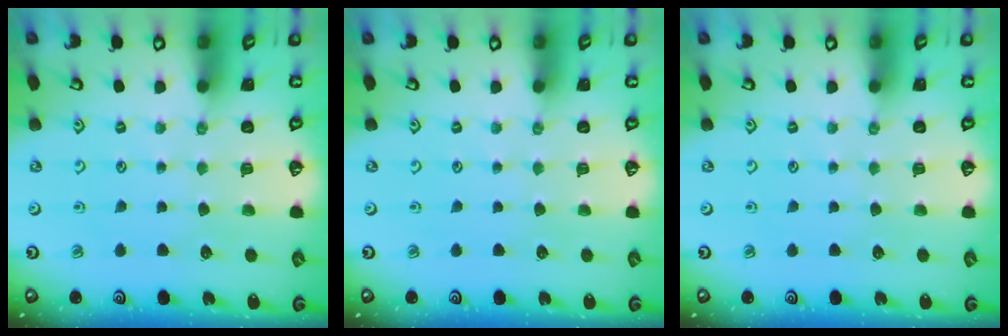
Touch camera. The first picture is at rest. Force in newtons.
{"total": 0.0}
{"total": 0.0}